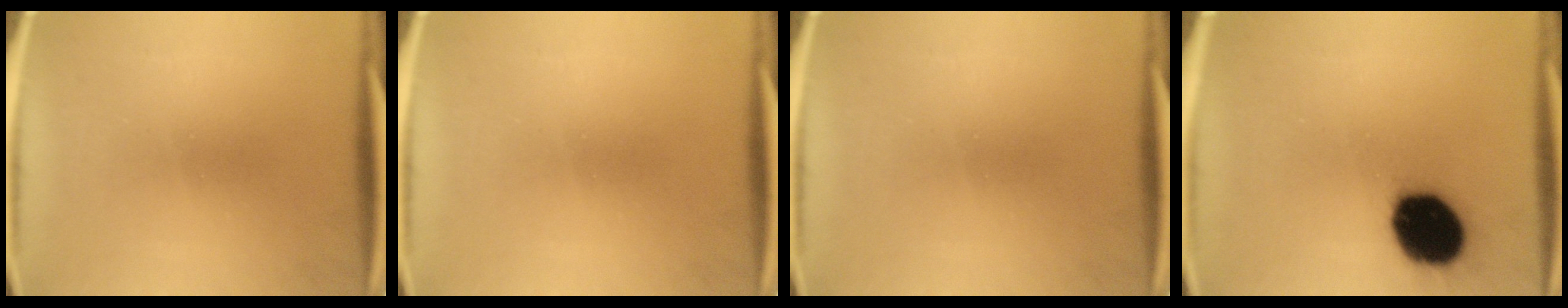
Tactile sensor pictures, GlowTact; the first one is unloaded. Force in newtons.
{"total": 0.0}
{"total": 0.0}
{"total": 19.1}